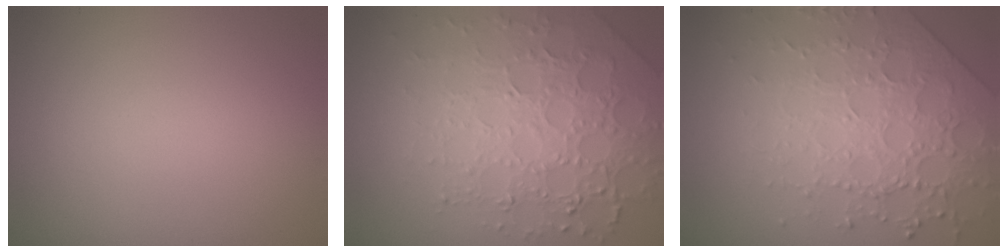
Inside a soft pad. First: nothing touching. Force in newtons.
{"total": 6.5, "press": 4.9, "slide": 4.2}
{"total": 4.8, "press": 4.5, "slide": 1.6}